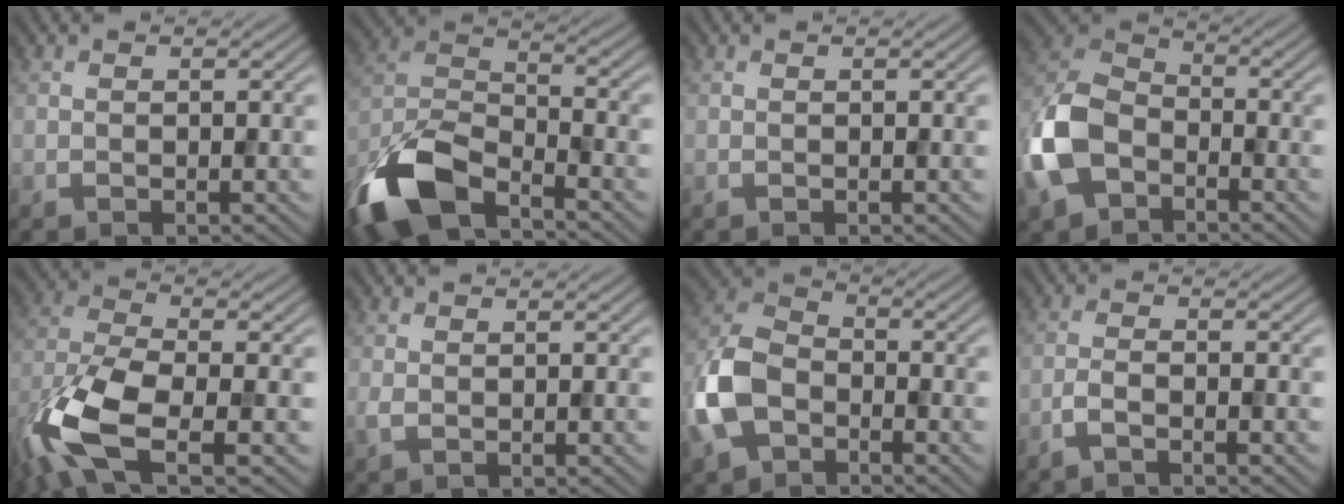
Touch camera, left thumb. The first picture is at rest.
{"total": 13.0, "force": [-8.8, 5.2, 8.2], "torque": [-0.180, -0.013, -0.191]}
{"total": 0.0}
{"total": 10.8, "force": [-4.5, 7.2, 6.8], "torque": [-0.171, -0.006, -0.110]}
{"total": 11.7, "force": [-5.1, 4.8, 9.4], "torque": [-0.210, -0.018, -0.111]}
{"total": 0.8, "force": [0.2, 0.4, 0.7], "torque": [-0.020, 0.000, 0.004]}
{"total": 9.1, "force": [-3.6, 6.0, 5.8], "torque": [-0.145, 0.000, -0.090]}
{"total": 2.0, "force": [-1.5, 0.4, 1.4], "torque": [-0.028, 0.003, -0.036]}